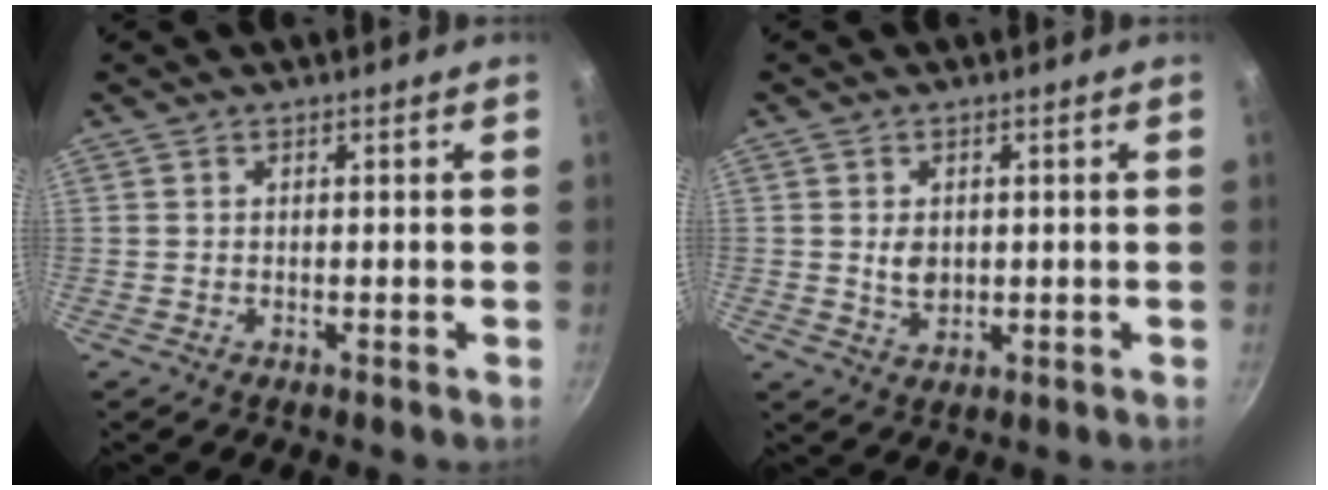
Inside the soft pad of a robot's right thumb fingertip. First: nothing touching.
{"total": 3.8, "force": [0.3, 2.9, 2.4], "torque": [-0.031, -0.003, 0.009]}